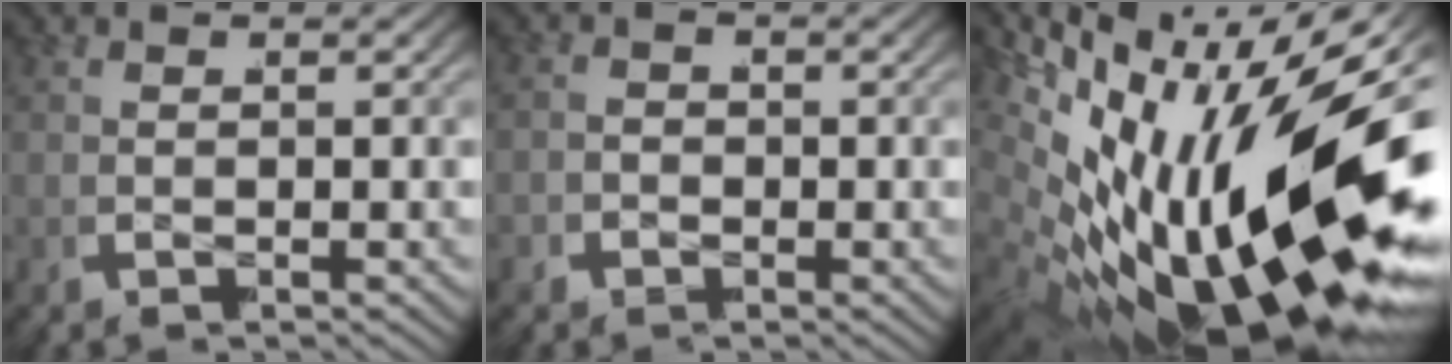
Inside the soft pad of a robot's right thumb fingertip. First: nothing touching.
{"total": 0.9, "force": [-0.5, 0.8, 0.0], "torque": [0.015, 0.005, -0.017]}
{"total": 20.9, "force": [-2.4, 11.2, 17.5], "torque": [-0.293, -0.030, -0.010]}